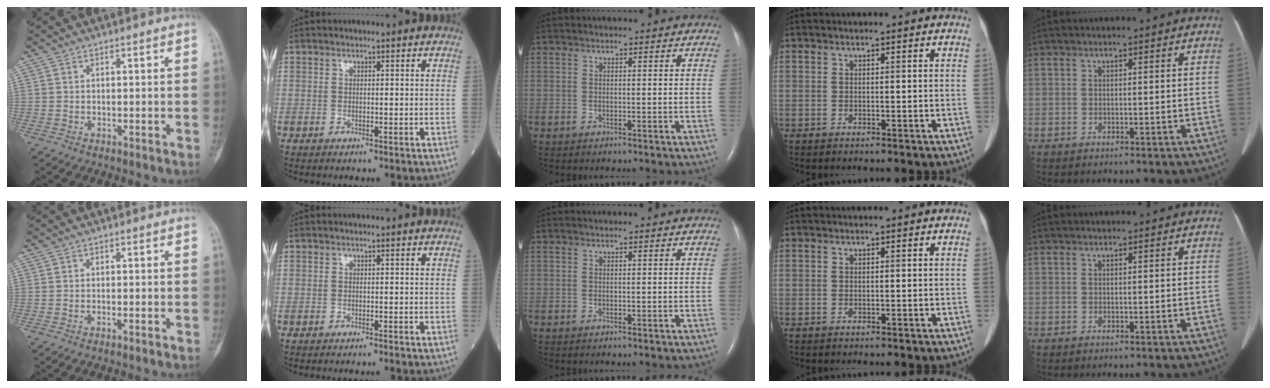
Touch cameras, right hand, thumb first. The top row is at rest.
{"thumb": {"total": 0.6, "force": [-0.4, 0.1, 0.5], "torque": [-0.014, 0.007, -0.005]}, "index": {"total": 1.3, "force": [-1.2, -0.2, 0.4], "torque": [-0.006, 0.002, -0.016]}}